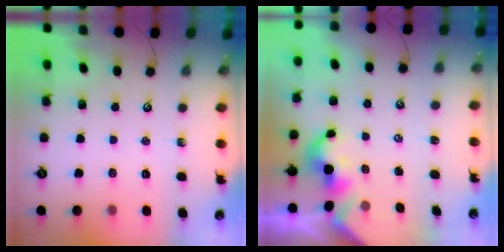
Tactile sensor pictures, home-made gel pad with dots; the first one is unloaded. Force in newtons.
{"total": 2.2, "press": 2.2, "slide": 0.4}